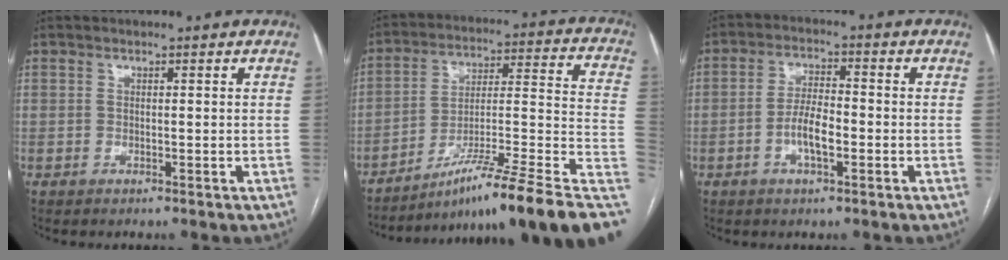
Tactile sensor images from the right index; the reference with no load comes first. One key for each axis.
{"total": 22.6, "fx": -15.0, "fy": 0.1, "fz": 16.9, "tx": -0.175, "ty": 0.028, "tz": -0.240}
{"total": 5.3, "fx": -1.7, "fy": 1.7, "fz": 4.8, "tx": -0.095, "ty": 0.006, "tz": -0.035}